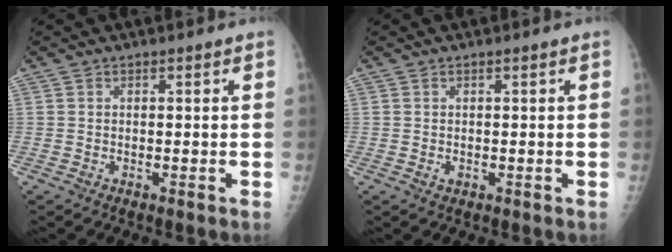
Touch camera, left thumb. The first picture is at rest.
{"total": 0.9, "force": [0.0, 0.6, 0.7], "torque": [-0.004, -0.001, 0.002]}